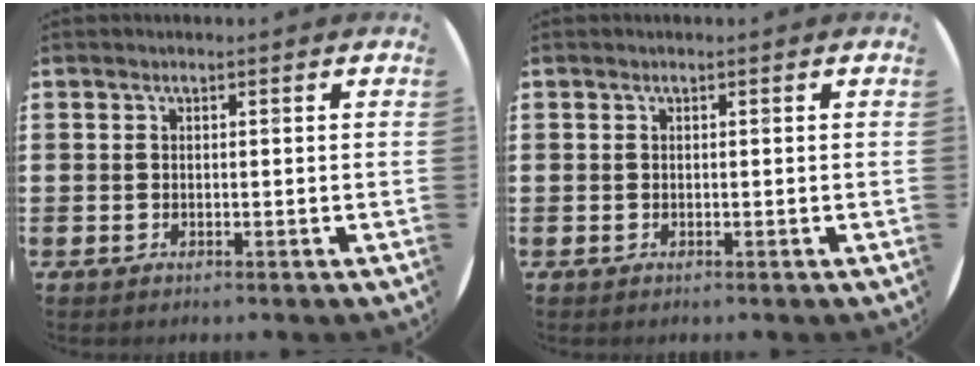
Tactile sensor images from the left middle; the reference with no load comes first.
{"total": 0.0}